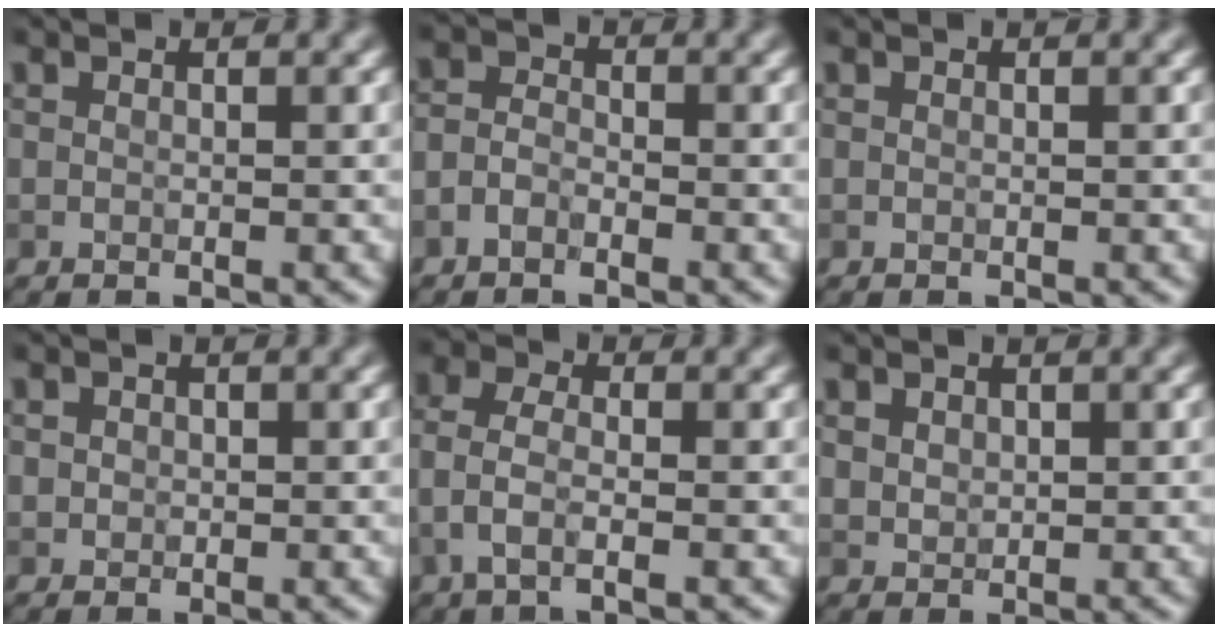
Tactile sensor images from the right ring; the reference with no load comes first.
{"total": 1.7, "force": [-1.1, 0.9, 0.9], "torque": [-0.016, 0.005, -0.028]}
{"total": 0.0}
{"total": 0.8, "force": [0.1, 0.8, 0.2], "torque": [0.004, -0.004, 0.004]}
{"total": 3.0, "force": [-1.2, 1.3, 2.5], "torque": [-0.059, 0.002, -0.032]}
{"total": 1.3, "force": [0.7, 1.0, 0.4], "torque": [-0.009, -0.004, 0.018]}